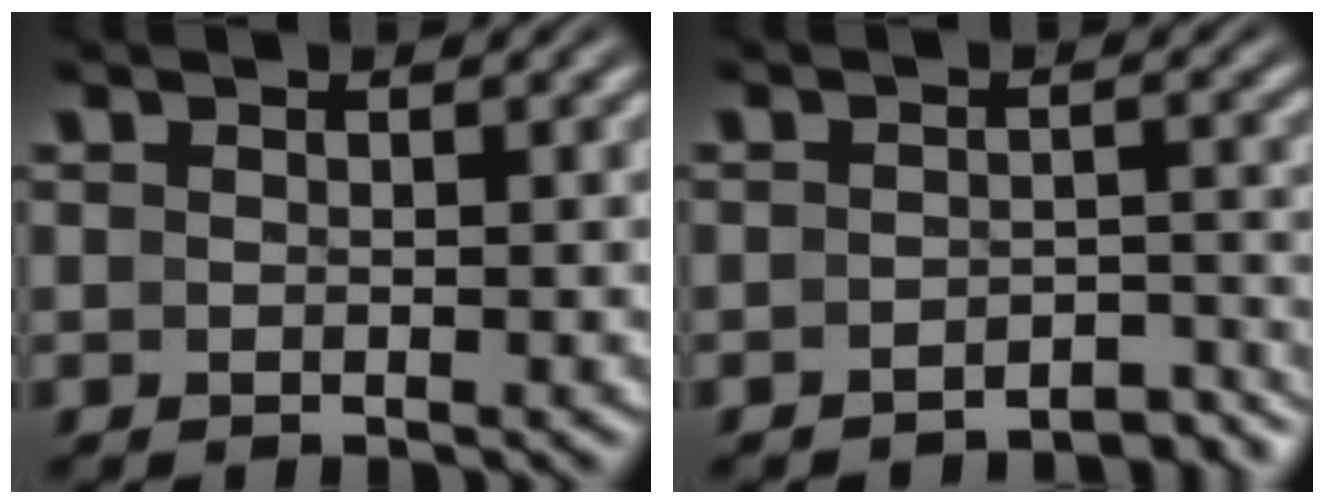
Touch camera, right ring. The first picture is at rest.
{"total": 4.2, "force": [-4.1, 0.7, 0.8], "torque": [-0.010, -0.014, -0.061]}